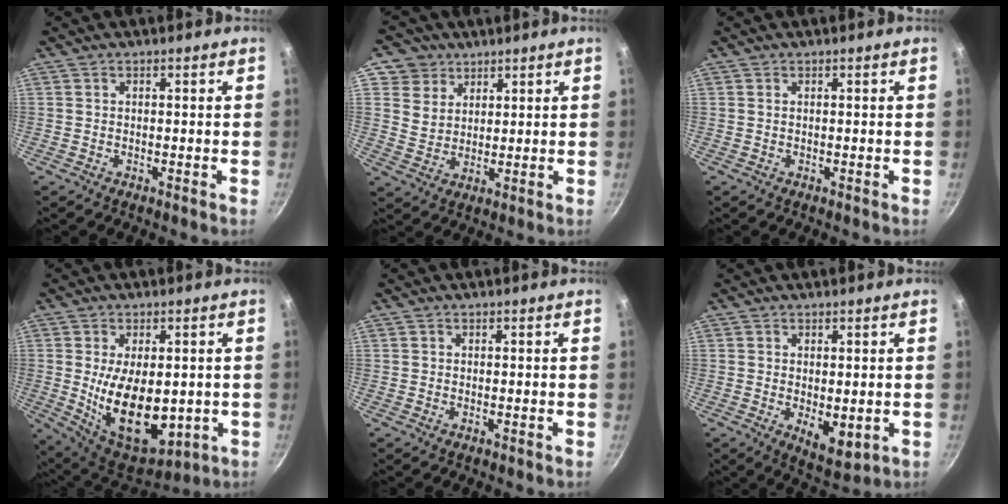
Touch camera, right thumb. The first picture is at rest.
{"total": 6.8, "force": [3.8, 5.5, 1.2], "torque": [0.016, -0.006, 0.069]}
{"total": 0.0}
{"total": 17.9, "force": [-1.3, 10.2, 14.7], "torque": [-0.224, -0.022, 0.003]}
{"total": 0.0}
{"total": 6.2, "force": [-0.4, 3.2, 5.3], "torque": [-0.064, -0.019, 0.003]}